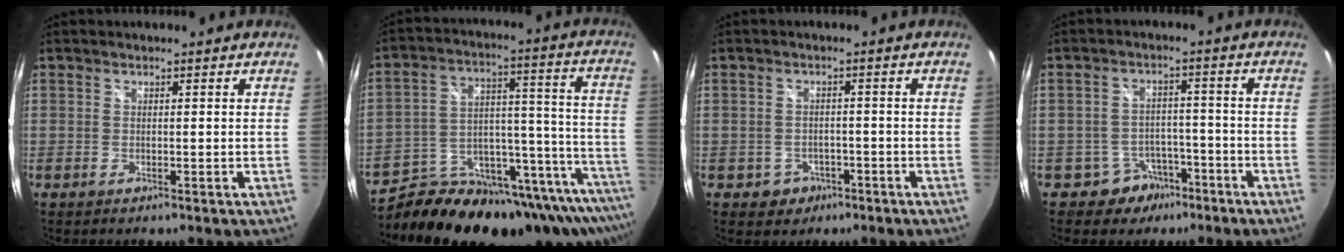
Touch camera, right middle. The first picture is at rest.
{"total": 28.7, "force": [-23.6, 10.0, 12.8], "torque": [-0.174, 0.002, -0.325]}
{"total": 4.3, "force": [-2.0, 3.7, 0.7], "torque": [-0.028, 0.005, -0.024]}
{"total": 6.1, "force": [-4.1, 4.5, 0.6], "torque": [-0.019, 0.023, -0.053]}